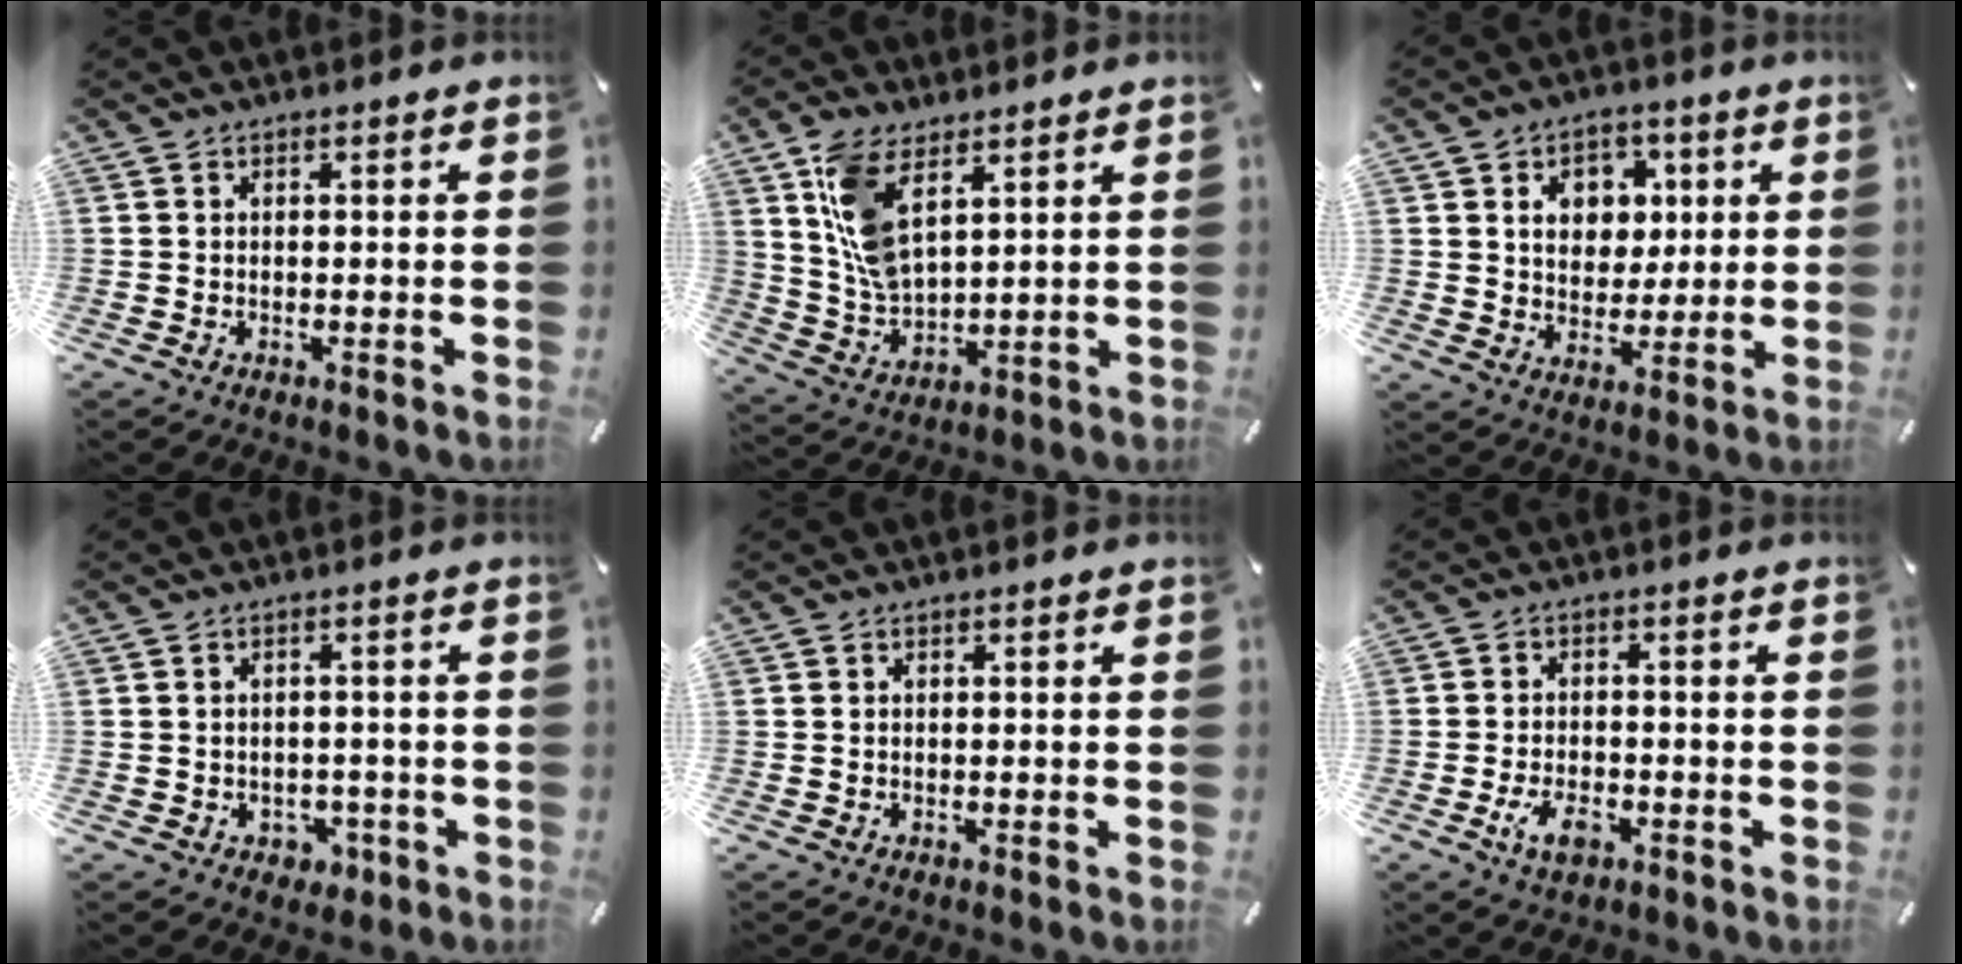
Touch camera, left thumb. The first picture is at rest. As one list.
[{"total": 10.9, "force": [6.0, 5.4, 7.4], "torque": [-0.176, -0.021, 0.111]}, {"total": 8.5, "force": [2.6, 7.4, 3.2], "torque": [-0.051, -0.002, 0.045]}, {"total": 3.6, "force": [-1.1, 3.1, 1.6], "torque": [-0.017, 0.004, -0.019]}, {"total": 0.0}, {"total": 5.3, "force": [-2.6, 3.0, 3.6], "torque": [-0.082, 0.005, -0.050]}]